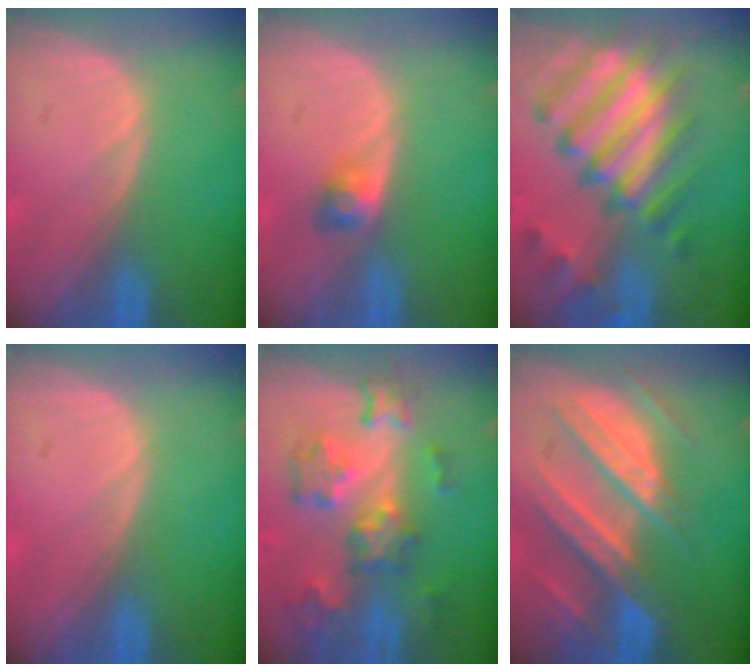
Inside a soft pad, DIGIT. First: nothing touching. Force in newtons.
{"total": 2.4, "press": 2.3, "slide": 0.7}
{"total": 12.3, "press": 10.6, "slide": 6.3}
{"total": 0.0}
{"total": 9.2, "press": 8.1, "slide": 4.3}
{"total": 10.3, "press": 9.2, "slide": 4.7}